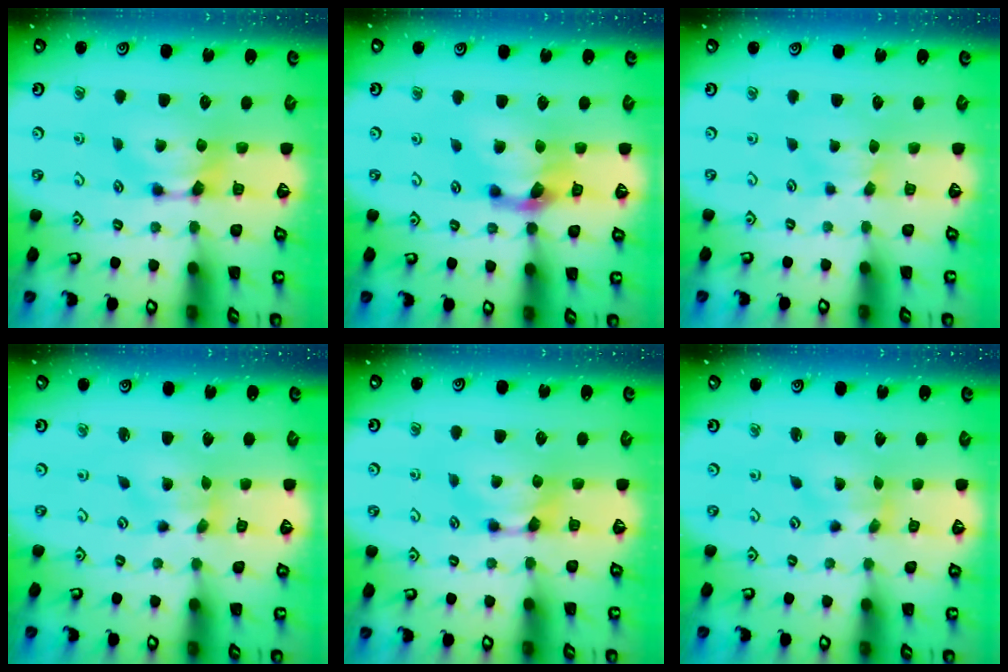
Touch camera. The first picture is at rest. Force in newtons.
{"total": 3.1, "press": 2.6, "slide": 1.8}
{"total": 2.5, "press": 2.5, "slide": 0.5}
{"total": 1.7, "press": 1.0, "slide": 1.3}
{"total": 0.0}
{"total": 1.3, "press": 0.3, "slide": 1.2}